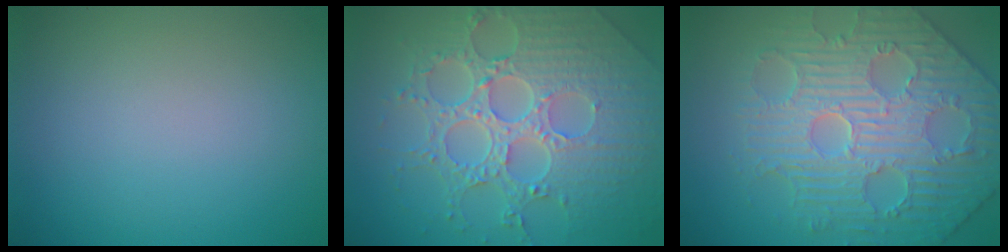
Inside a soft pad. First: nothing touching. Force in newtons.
{"total": 8.1, "press": 6.0, "slide": 5.5}
{"total": 6.8, "press": 5.9, "slide": 3.3}